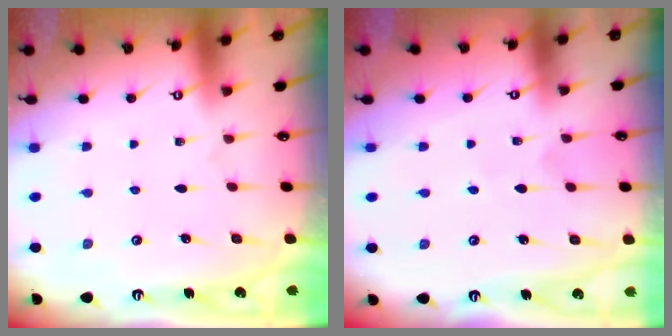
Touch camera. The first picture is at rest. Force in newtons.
{"total": 2.7, "press": 2.7, "slide": 0.3}